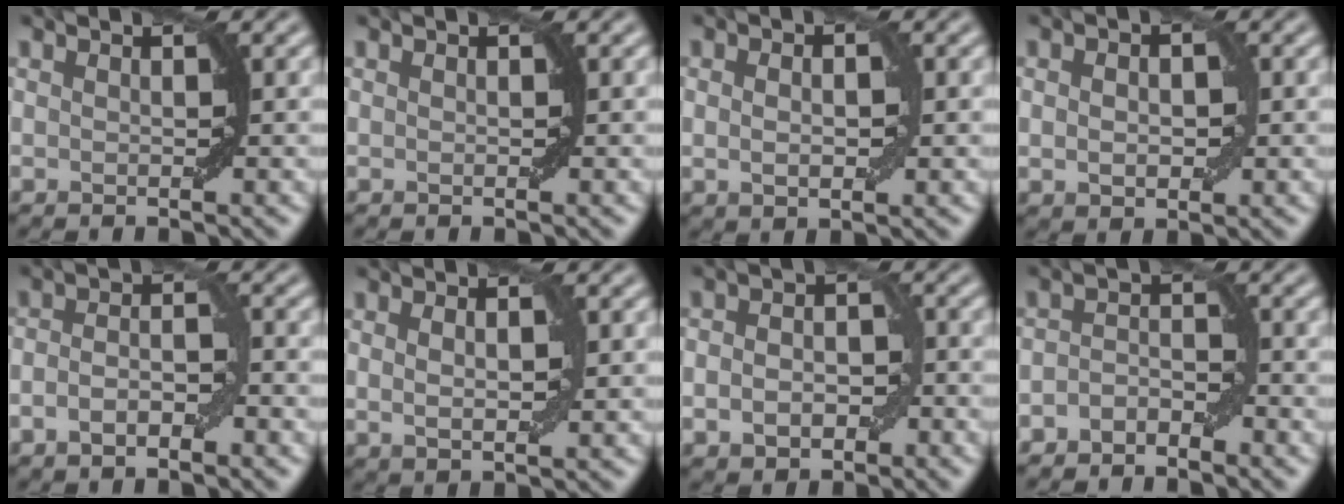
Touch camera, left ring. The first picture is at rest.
{"total": 0.0}
{"total": 2.4, "force": [0.1, 1.2, 2.1], "torque": [-0.036, 0.001, 0.003]}
{"total": 2.3, "force": [0.0, 1.5, 1.8], "torque": [-0.030, 0.003, 0.003]}
{"total": 3.2, "force": [-1.3, 1.3, 2.6], "torque": [-0.048, 0.001, -0.026]}
{"total": 2.4, "force": [0.5, 1.0, 2.1], "torque": [-0.037, -0.001, 0.012]}
{"total": 3.9, "force": [-1.1, 2.7, 2.6], "torque": [-0.038, 0.000, -0.023]}
{"total": 2.0, "force": [-1.6, 0.9, 0.6], "torque": [-0.012, 0.011, -0.033]}